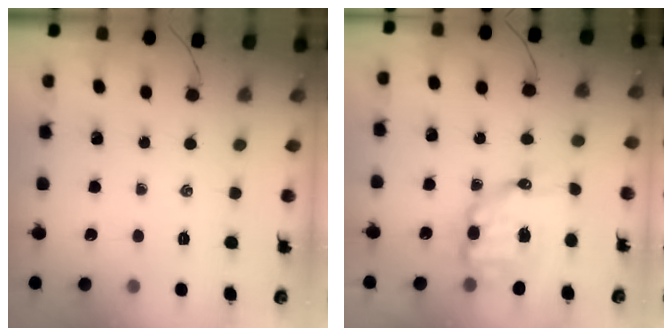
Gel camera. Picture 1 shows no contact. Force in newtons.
{"total": 10.7, "press": 10.5, "slide": 2.0}